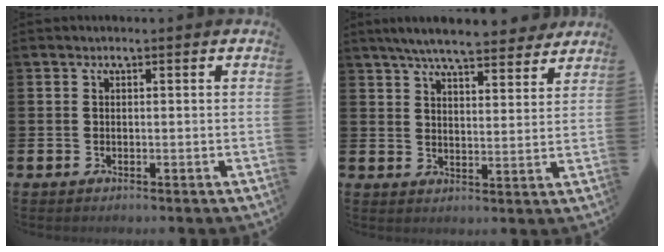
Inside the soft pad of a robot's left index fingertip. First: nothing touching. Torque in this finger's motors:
{"motor_torque": [0.90, -1.24, 1.06, 0.21]}